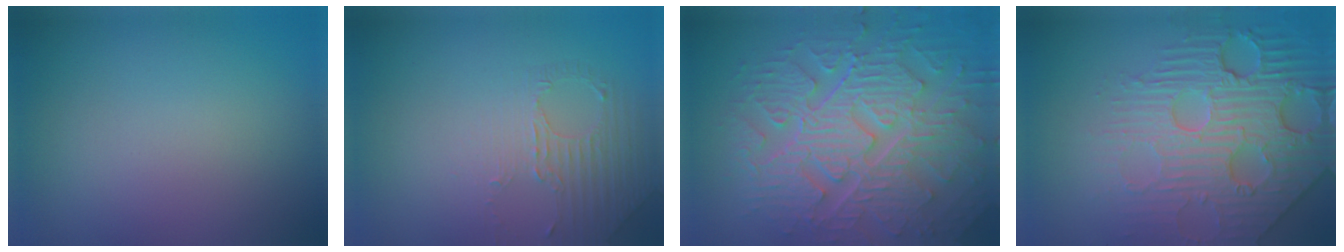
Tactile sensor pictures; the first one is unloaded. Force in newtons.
{"total": 1.6, "press": 1.0, "slide": 1.2}
{"total": 10.5, "press": 7.0, "slide": 7.8}
{"total": 7.7, "press": 5.9, "slide": 4.9}